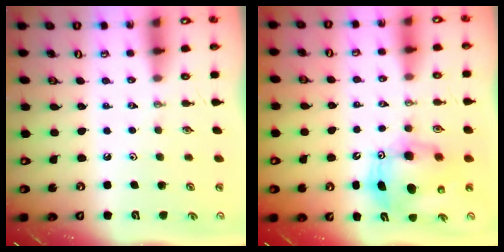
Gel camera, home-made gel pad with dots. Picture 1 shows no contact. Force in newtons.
{"total": 10.4, "press": 10.2, "slide": 2.2}